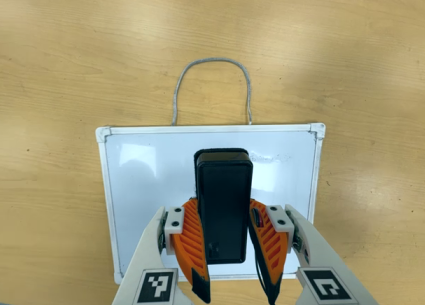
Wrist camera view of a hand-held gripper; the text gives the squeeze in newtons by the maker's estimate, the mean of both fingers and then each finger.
{"total": 8.4, "left": 7.1, "right": 9.7}